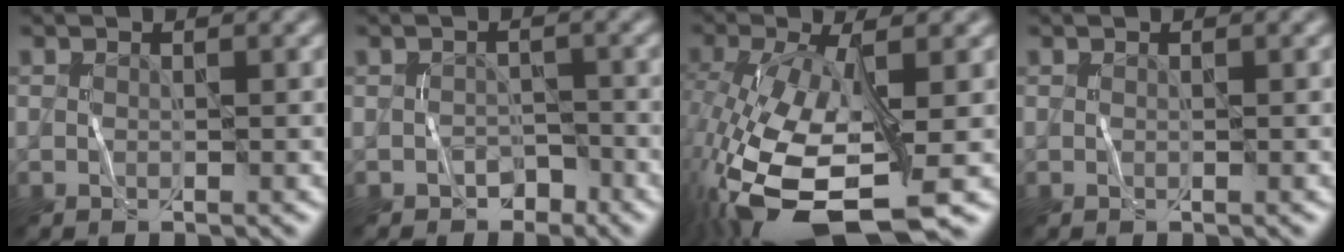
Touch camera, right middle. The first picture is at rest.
{"total": 1.5, "force": [-1.1, 1.0, 0.0], "torque": [0.006, 0.003, -0.017]}
{"total": 12.4, "force": [-4.5, 5.3, 10.4], "torque": [-0.217, -0.038, -0.066]}
{"total": 0.0}